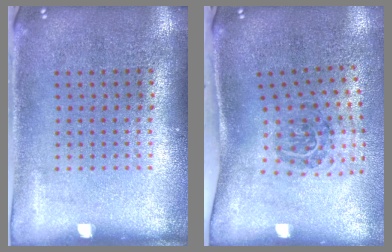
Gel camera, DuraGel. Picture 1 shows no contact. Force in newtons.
{"total": 1.9, "press": 1.2, "slide": 1.5}